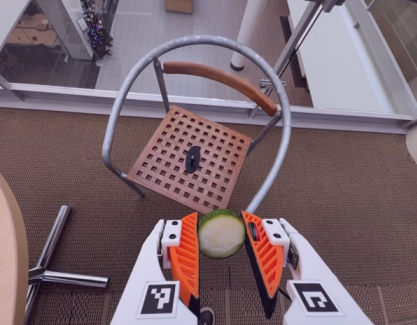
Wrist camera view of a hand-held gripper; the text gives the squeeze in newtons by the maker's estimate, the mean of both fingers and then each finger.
{"total": 9.1, "left": 9.4, "right": 8.8}